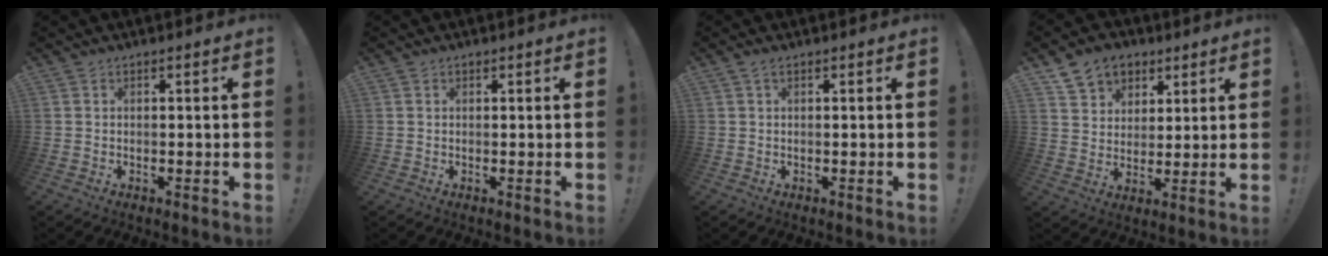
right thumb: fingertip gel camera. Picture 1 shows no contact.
{"total": 0.0}
{"total": 1.0, "force": [0.5, 0.1, 0.8], "torque": [-0.015, 0.000, 0.008]}
{"total": 10.5, "force": [6.0, 8.1, 3.2], "torque": [-0.043, -0.032, 0.117]}